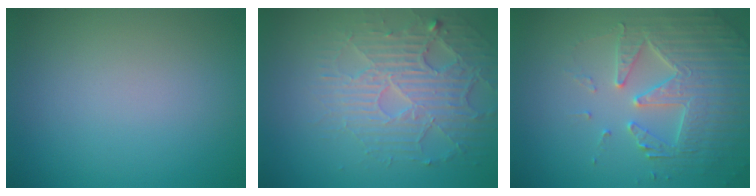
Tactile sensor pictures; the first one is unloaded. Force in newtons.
{"total": 4.6, "press": 4.0, "slide": 2.4}
{"total": 4.5, "press": 4.4, "slide": 0.6}